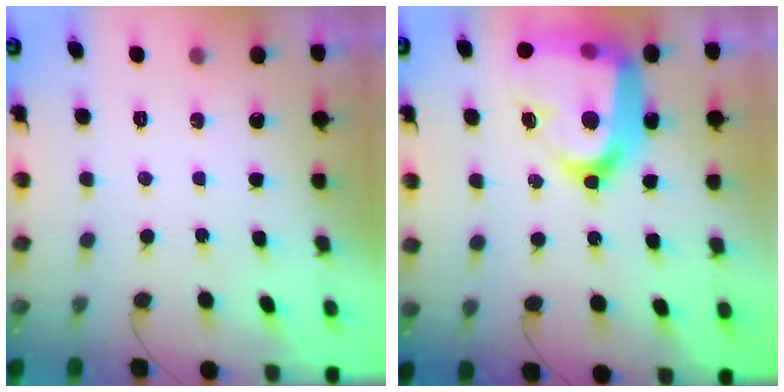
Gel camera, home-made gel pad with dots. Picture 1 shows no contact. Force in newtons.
{"total": 27.7, "press": 27.6, "slide": 2.6}